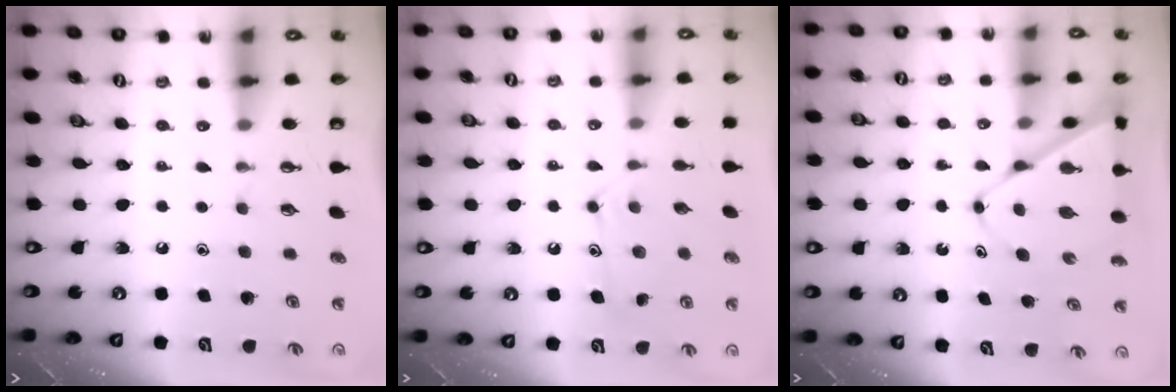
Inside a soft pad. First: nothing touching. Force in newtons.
{"total": 11.3, "press": 11.3, "slide": 0.1}
{"total": 10.0, "press": 10.0, "slide": 0.7}